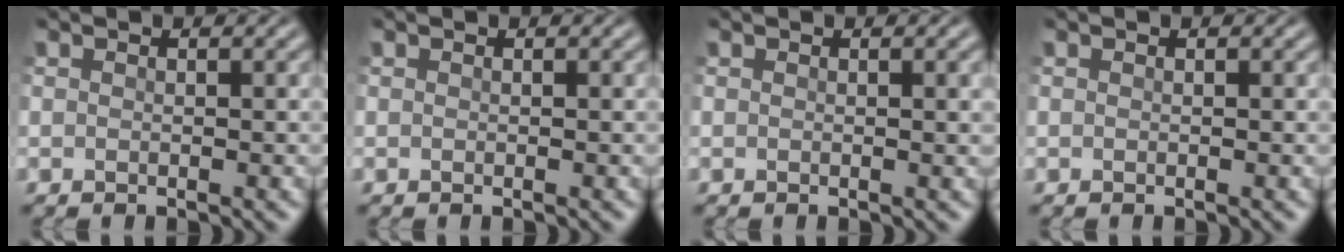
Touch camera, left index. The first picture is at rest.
{"total": 0.0}
{"total": 1.3, "force": [0.3, 0.3, 1.2], "torque": [-0.012, 0.005, 0.003]}
{"total": 0.0}